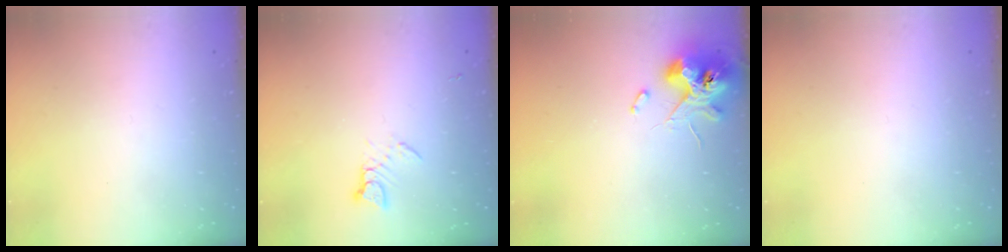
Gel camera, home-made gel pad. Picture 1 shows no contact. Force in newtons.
{"total": 3.6, "press": 3.6, "slide": 0.5}
{"total": 12.1, "press": 11.9, "slide": 1.8}
{"total": 0.0}